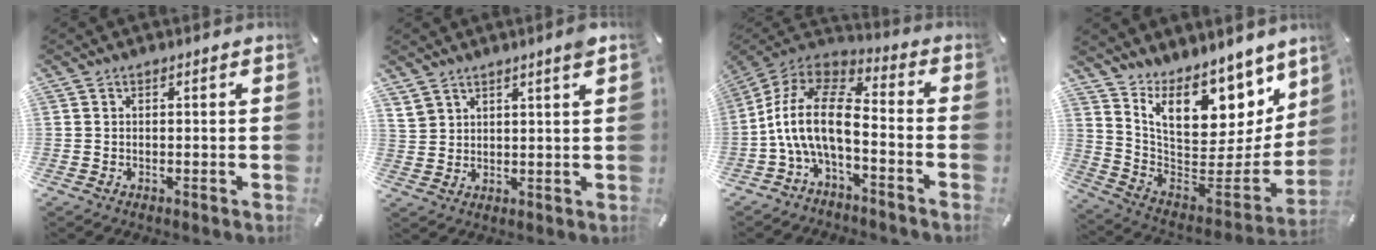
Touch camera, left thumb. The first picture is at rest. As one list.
[{"total": 3.5, "force": [3.2, 0.9, 1.2], "torque": [-0.031, -0.013, 0.061]}, {"total": 14.5, "force": [-3.9, 6.7, 12.3], "torque": [-0.257, 0.013, -0.070]}, {"total": 14.9, "force": [10.6, 8.3, 6.4], "torque": [-0.099, -0.103, 0.192]}]